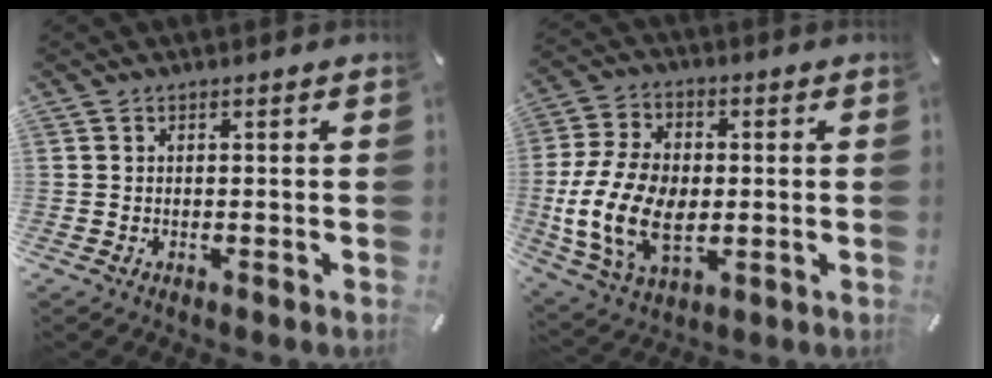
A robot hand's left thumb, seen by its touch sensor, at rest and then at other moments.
{"total": 16.1, "force": [-2.2, 11.2, 11.4], "torque": [-0.249, 0.006, -0.039]}